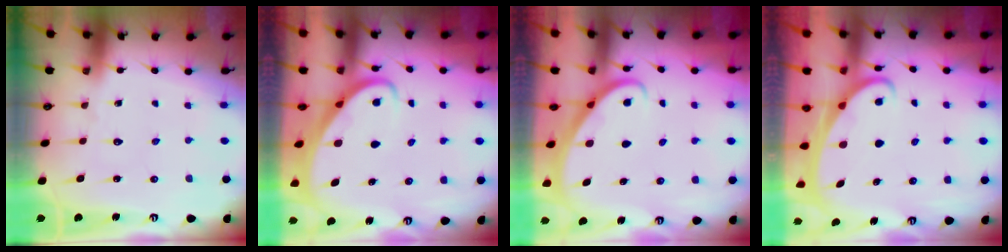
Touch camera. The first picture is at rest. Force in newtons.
{"total": 2.8, "press": 2.8, "slide": 0.4}
{"total": 2.7, "press": 2.7, "slide": 0.2}
{"total": 2.2, "press": 2.2, "slide": 0.3}